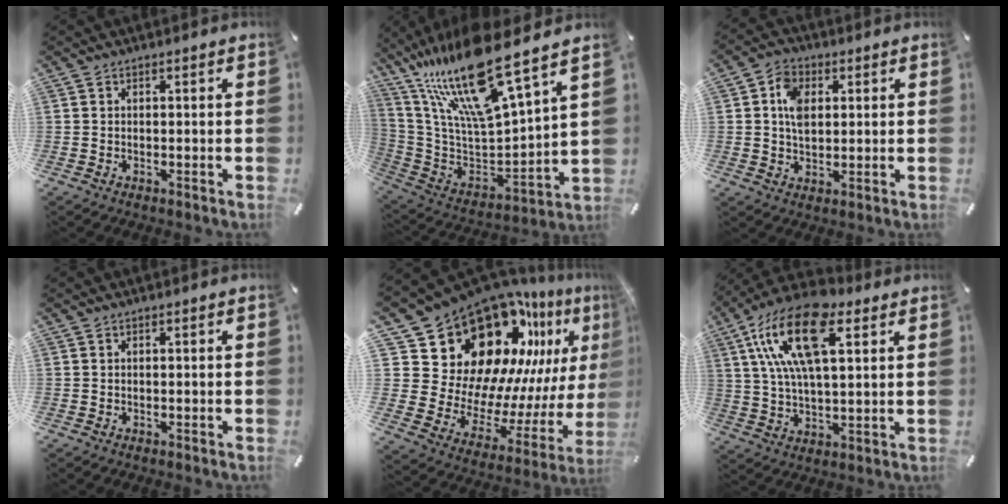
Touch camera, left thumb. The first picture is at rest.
{"total": 23.1, "force": [17.7, 5.3, 13.9], "torque": [-0.275, -0.138, 0.292]}
{"total": 7.0, "force": [1.6, 5.1, 4.5], "torque": [-0.088, 0.003, 0.026]}
{"total": 0.0}
{"total": 25.4, "force": [16.6, 15.4, 11.5], "torque": [-0.171, -0.179, 0.329]}
{"total": 19.0, "force": [8.7, 8.7, 14.5], "torque": [-0.305, -0.015, 0.145]}